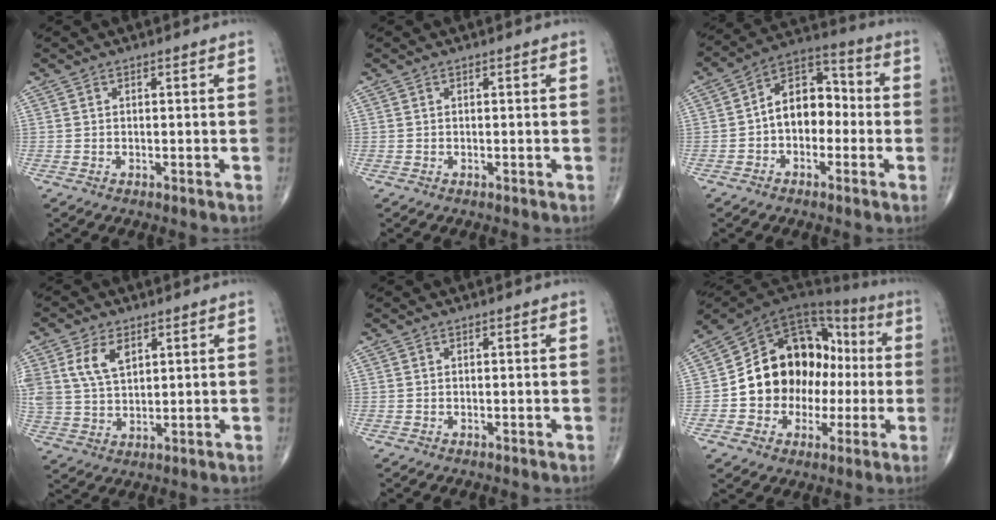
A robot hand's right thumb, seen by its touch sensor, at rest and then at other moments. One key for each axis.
{"total": 0.0}
{"total": 10.7, "fx": -1.3, "fy": 7.4, "fz": 7.6, "tx": -0.089, "ty": 0.043, "tz": -0.040}
{"total": 8.1, "fx": 3.4, "fy": 4.9, "fz": 5.5, "tx": -0.103, "ty": -0.007, "tz": 0.071}
{"total": 0.0}
{"total": 19.8, "fx": -1.1, "fy": 15.3, "fz": 12.6, "tx": -0.152, "ty": 0.051, "tz": -0.012}